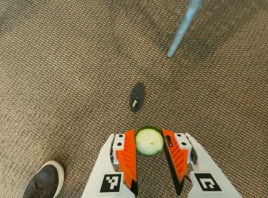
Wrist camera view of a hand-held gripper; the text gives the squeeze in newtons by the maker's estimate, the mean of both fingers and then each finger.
{"total": 7.3, "left": 7.4, "right": 7.2}